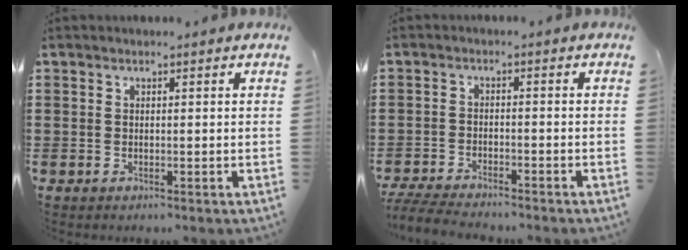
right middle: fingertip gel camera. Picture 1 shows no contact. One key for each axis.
{"total": 4.4, "fx": -4.3, "fy": 0.5, "fz": 0.9, "tx": -0.027, "ty": -0.002, "tz": -0.090}